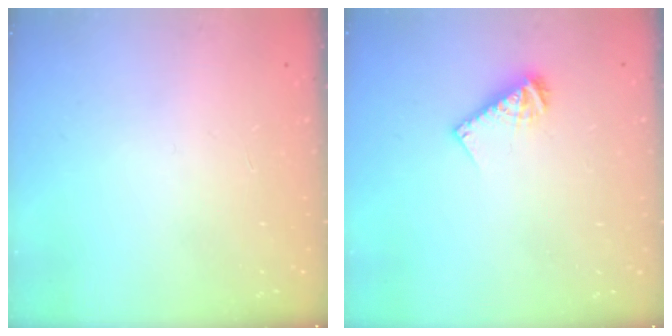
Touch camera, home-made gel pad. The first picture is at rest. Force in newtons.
{"total": 7.8, "press": 7.7, "slide": 0.4}